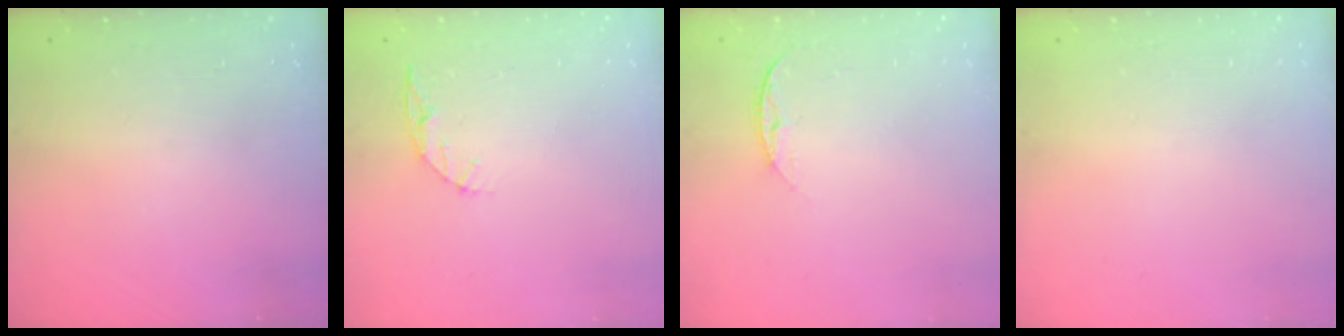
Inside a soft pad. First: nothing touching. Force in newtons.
{"total": 5.0, "press": 5.0, "slide": 0.4}
{"total": 6.4, "press": 6.3, "slide": 0.8}
{"total": 0.0}